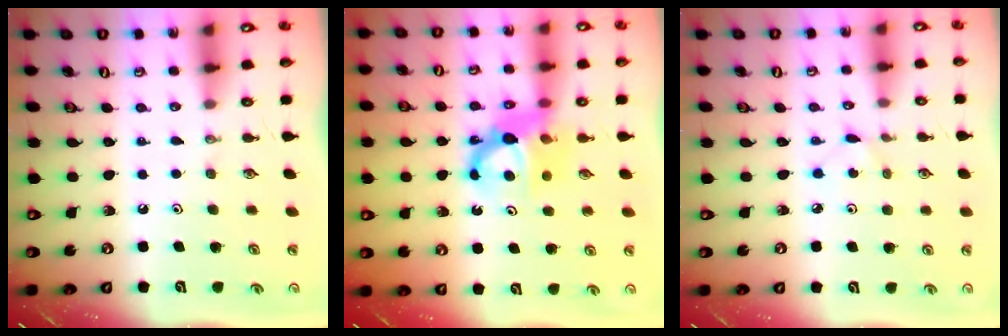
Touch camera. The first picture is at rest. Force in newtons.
{"total": 9.1, "press": 9.1, "slide": 0.8}
{"total": 2.3, "press": 2.3, "slide": 0.3}